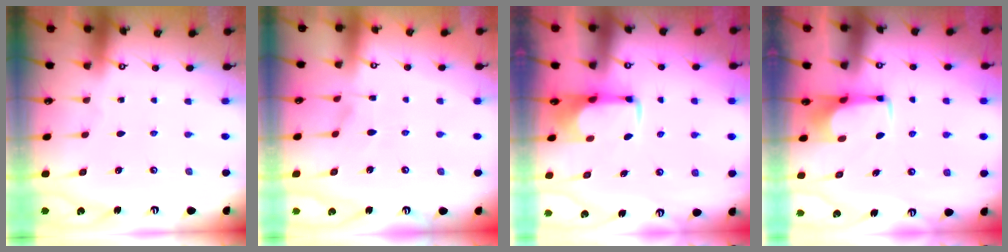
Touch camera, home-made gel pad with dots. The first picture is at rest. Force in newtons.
{"total": 2.0, "press": 1.9, "slide": 0.8}
{"total": 1.7, "press": 1.6, "slide": 0.5}
{"total": 0.6, "press": 0.5, "slide": 0.2}